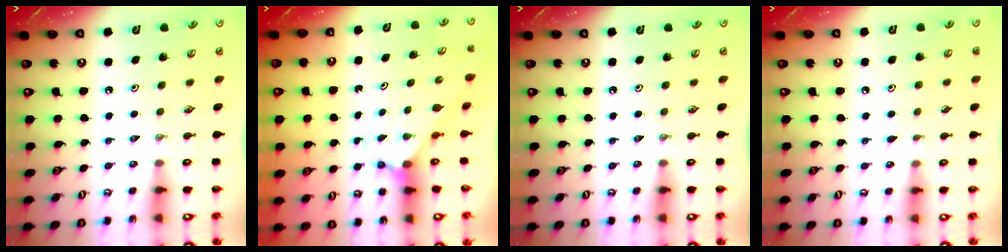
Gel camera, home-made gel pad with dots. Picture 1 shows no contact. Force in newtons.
{"total": 2.3, "press": 2.3, "slide": 0.2}
{"total": 0.0}
{"total": 2.7, "press": 2.7, "slide": 0.3}